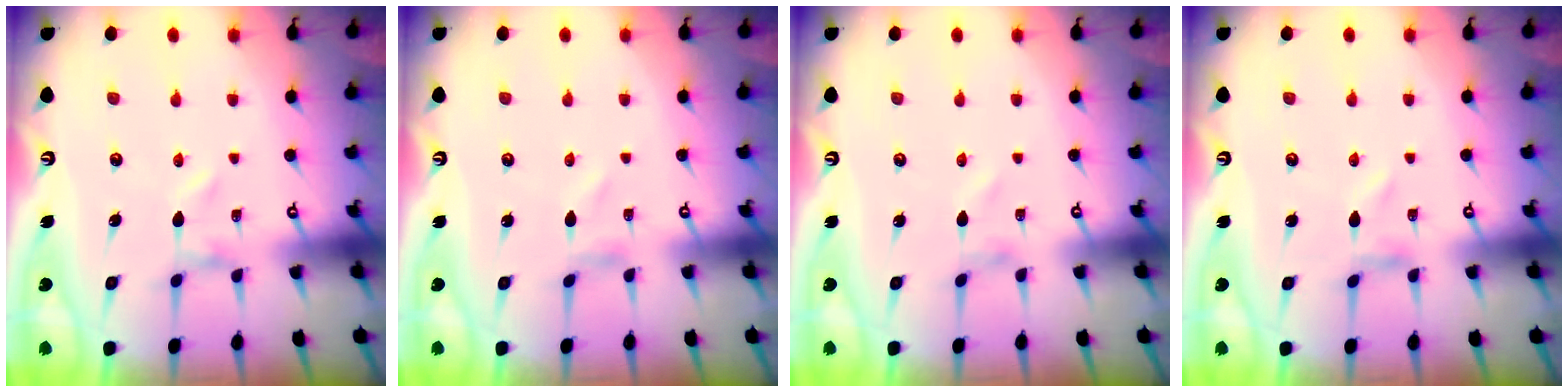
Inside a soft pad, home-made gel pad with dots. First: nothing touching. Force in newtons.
{"total": 0.8, "press": 0.8, "slide": 0.1}
{"total": 1.3, "press": 1.3, "slide": 0.1}
{"total": 0.0}